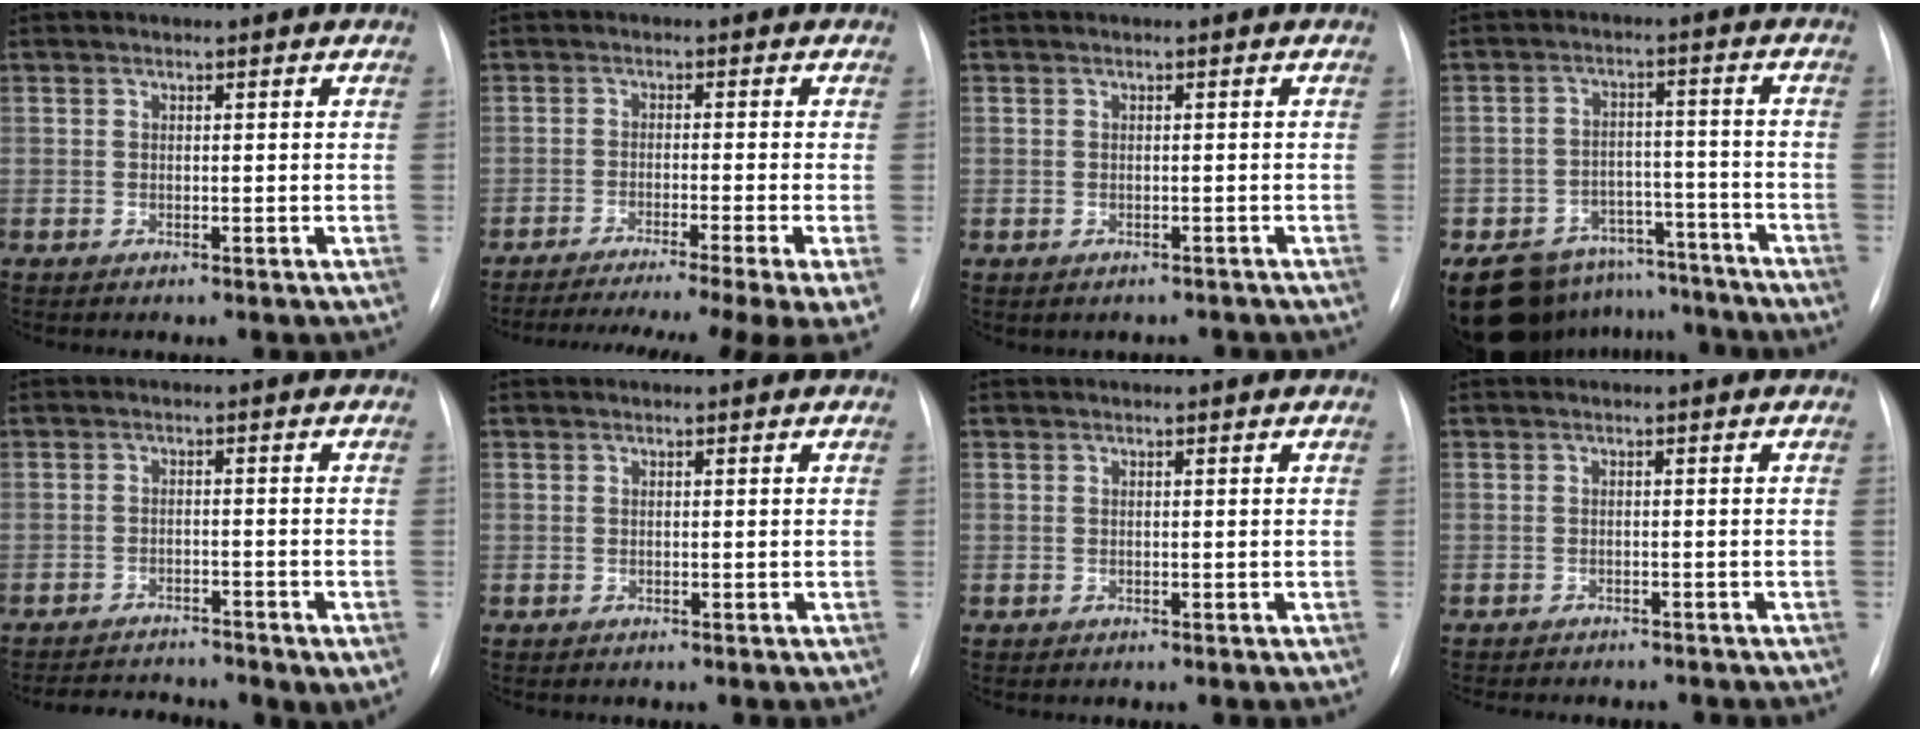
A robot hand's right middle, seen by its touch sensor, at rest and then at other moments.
{"total": 16.7, "force": [-13.3, -0.6, 10.0], "torque": [-0.116, -0.040, -0.187]}
{"total": 1.9, "force": [-1.5, 1.0, 0.4], "torque": [-0.010, 0.002, -0.015]}
{"total": 14.9, "force": [-12.5, 7.4, 3.3], "torque": [-0.055, 0.030, -0.174]}
{"total": 7.2, "force": [-6.2, 2.0, 3.1], "torque": [-0.054, 0.000, -0.090]}
{"total": 0.0}
{"total": 0.0}
{"total": 7.2, "force": [-6.4, 2.1, 2.5], "torque": [-0.031, 0.000, -0.074]}